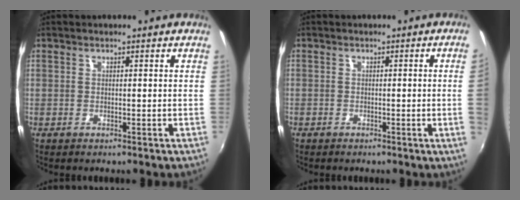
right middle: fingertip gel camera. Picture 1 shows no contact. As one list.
[{"total": 2.2, "force": [-0.2, -1.3, 1.8], "torque": [-0.028, -0.010, 0.001]}]